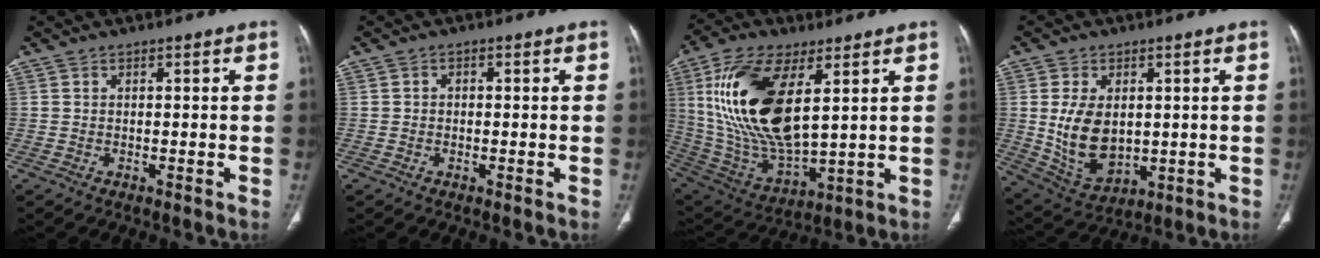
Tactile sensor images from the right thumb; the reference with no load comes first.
{"total": 0.7, "force": [-0.1, 0.6, 0.4], "torque": [-0.001, 0.002, -0.005]}
{"total": 22.6, "force": [6.3, 10.0, 19.3], "torque": [-0.385, -0.030, 0.127]}
{"total": 11.6, "force": [0.7, 7.5, 8.8], "torque": [-0.146, -0.012, 0.038]}